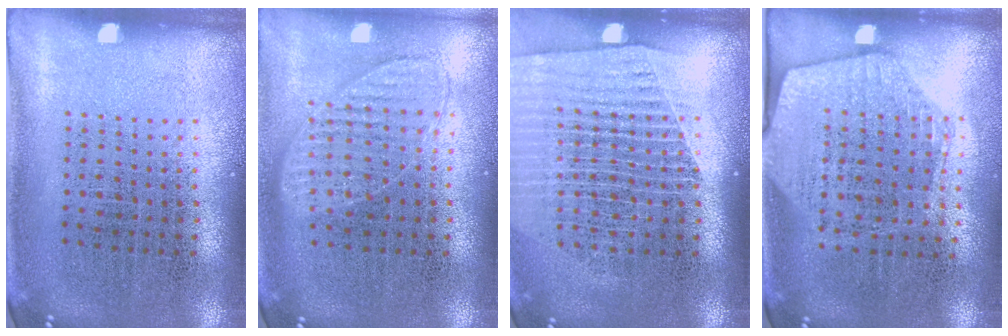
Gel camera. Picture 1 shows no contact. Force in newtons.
{"total": 0.9, "press": 0.9, "slide": 0.1}
{"total": 1.7, "press": 1.6, "slide": 0.6}
{"total": 1.8, "press": 1.6, "slide": 0.8}